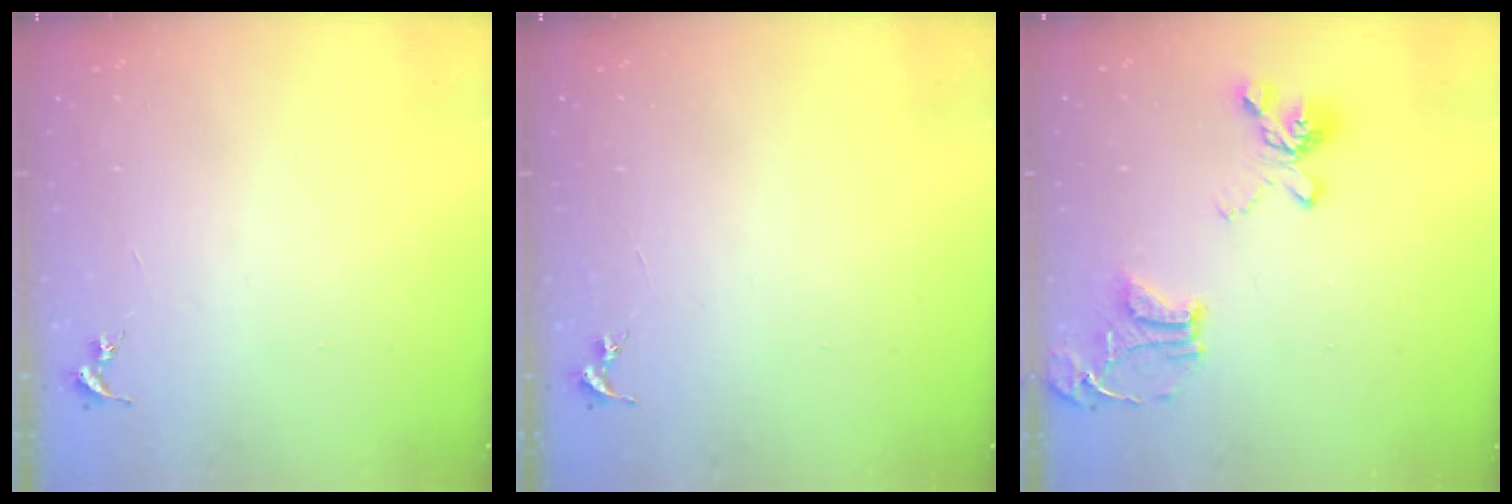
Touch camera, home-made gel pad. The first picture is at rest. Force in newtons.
{"total": 0.0}
{"total": 18.4, "press": 18.3, "slide": 1.8}